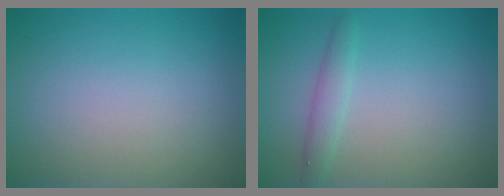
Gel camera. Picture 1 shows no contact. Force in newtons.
{"total": 1.6, "press": 1.6, "slide": 0.1}